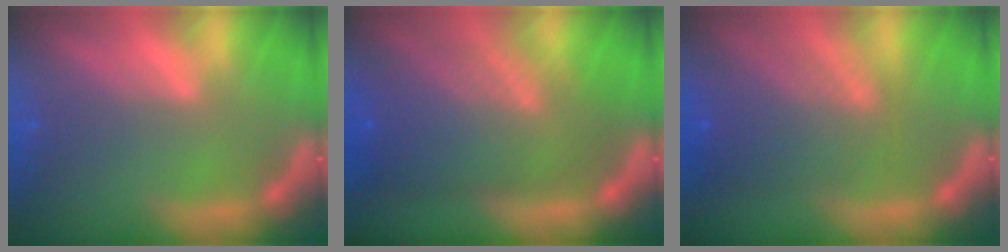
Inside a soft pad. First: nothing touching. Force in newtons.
{"total": 9.1}
{"total": 6.0}